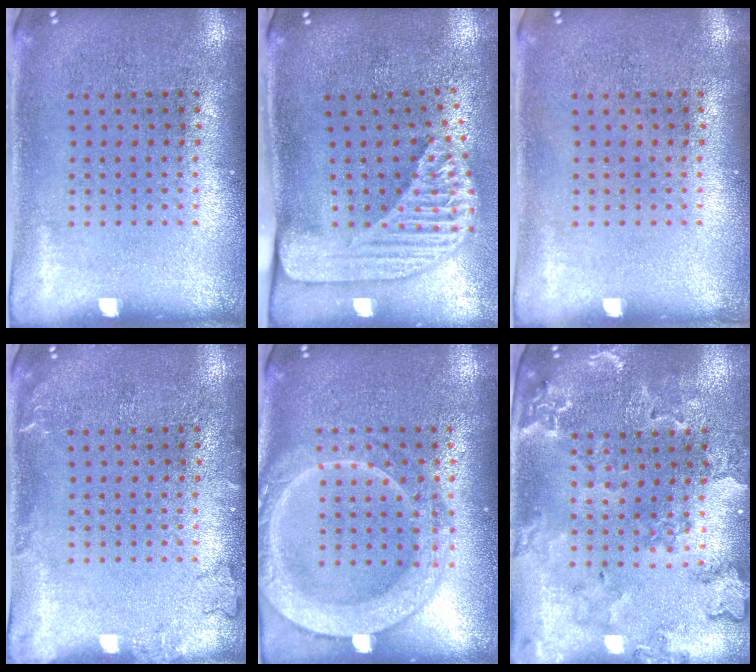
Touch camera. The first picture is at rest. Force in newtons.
{"total": 2.4, "press": 1.7, "slide": 1.6}
{"total": 0.0}
{"total": 1.2, "press": 1.2, "slide": 0.3}
{"total": 2.2, "press": 2.2, "slide": 0.3}
{"total": 1.4, "press": 1.4, "slide": 0.3}